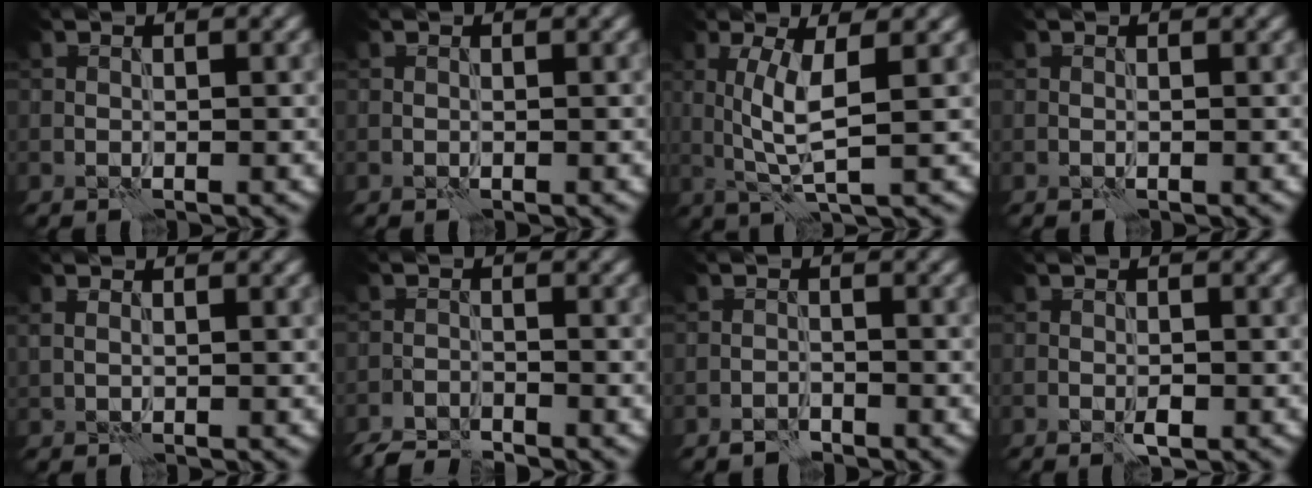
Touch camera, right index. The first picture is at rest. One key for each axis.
{"total": 0.0}
{"total": 4.1, "fx": 0.5, "fy": 0.7, "fz": 4.0, "tx": -0.087, "ty": 0.001, "tz": 0.014}
{"total": 0.0}
{"total": 0.9, "fx": 0.5, "fy": 0.4, "fz": 0.7, "tx": -0.017, "ty": 0.001, "tz": 0.014}
{"total": 2.7, "fx": -2.7, "fy": 0.3, "fz": 0.5, "tx": -0.009, "ty": -0.003, "tz": -0.056}
{"total": 1.1, "fx": -1.0, "fy": 0.5, "fz": 0.2, "tx": -0.001, "ty": 0.004, "tz": -0.022}
{"total": 1.0, "fx": -0.4, "fy": 0.4, "fz": 0.8, "tx": -0.014, "ty": 0.001, "tz": -0.008}